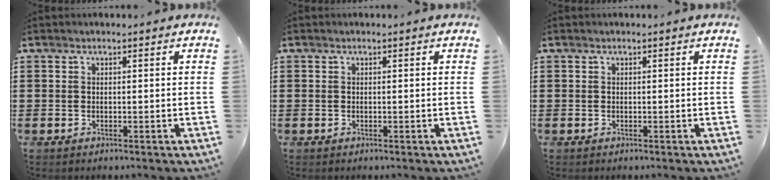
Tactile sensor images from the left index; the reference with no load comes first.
{"total": 0.0}
{"total": 0.0}